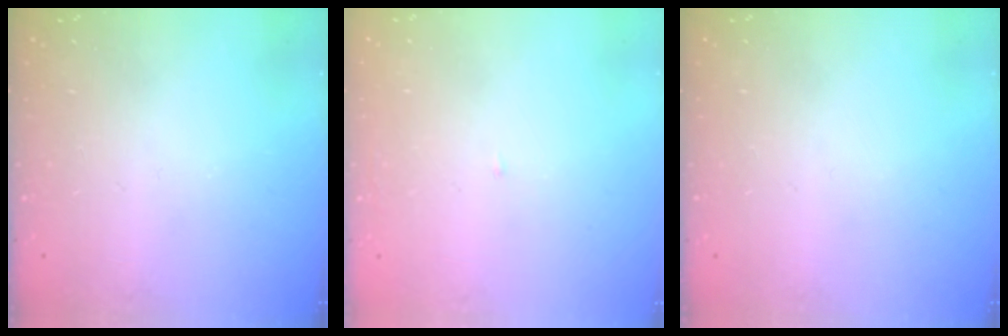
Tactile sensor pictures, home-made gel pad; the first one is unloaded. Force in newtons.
{"total": 2.0, "press": 2.0, "slide": 0.2}
{"total": 0.0}